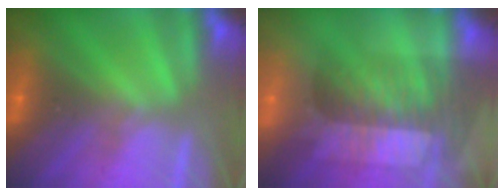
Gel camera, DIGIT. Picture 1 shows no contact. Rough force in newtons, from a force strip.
{"total": 3.3}